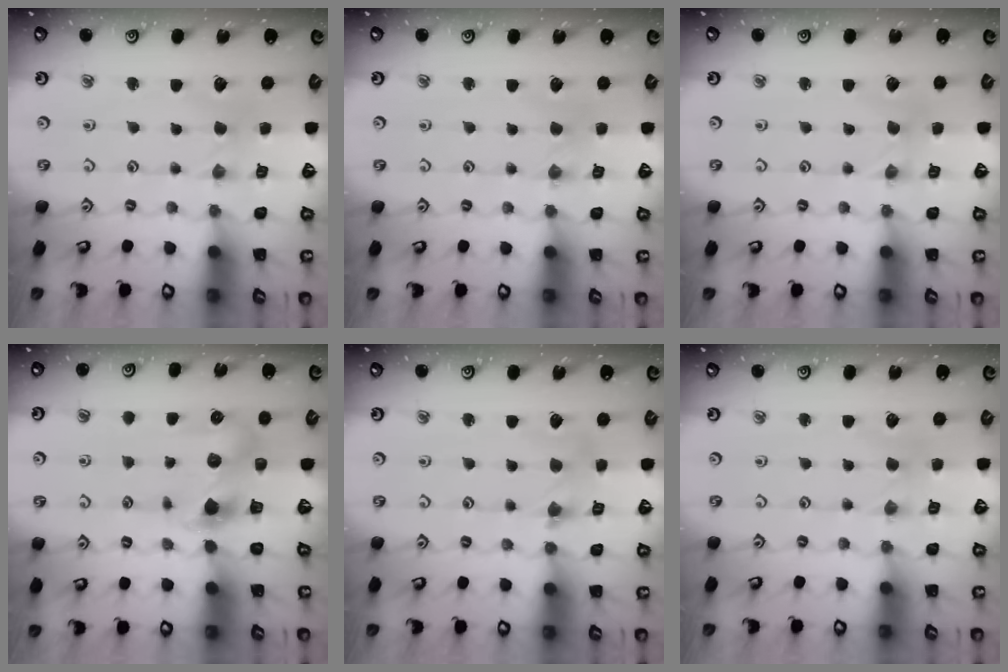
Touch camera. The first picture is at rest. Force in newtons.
{"total": 0.0}
{"total": 0.0}
{"total": 6.1, "press": 6.1, "slide": 0.4}
{"total": 3.7, "press": 3.7, "slide": 0.4}
{"total": 0.0}